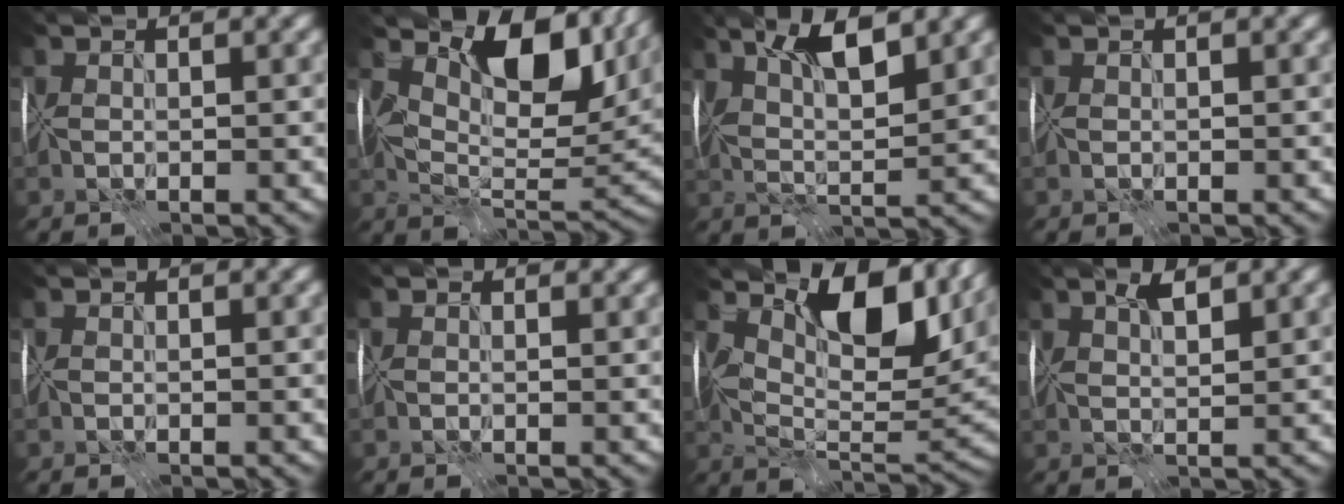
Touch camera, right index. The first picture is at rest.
{"total": 10.9, "force": [4.7, 5.5, 8.2], "torque": [-0.129, -0.007, 0.086]}
{"total": 6.5, "force": [3.2, 2.0, 5.3], "torque": [-0.095, 0.007, 0.054]}
{"total": 0.6, "force": [0.3, 0.0, 0.5], "torque": [-0.004, 0.006, 0.005]}
{"total": 0.0}
{"total": 1.0, "force": [0.6, 0.7, 0.3], "torque": [0.001, 0.000, 0.004]}
{"total": 12.0, "force": [4.9, 5.6, 9.4], "torque": [-0.157, -0.003, 0.090]}
{"total": 2.6, "force": [1.7, 0.5, 2.0], "torque": [-0.035, 0.003, 0.028]}